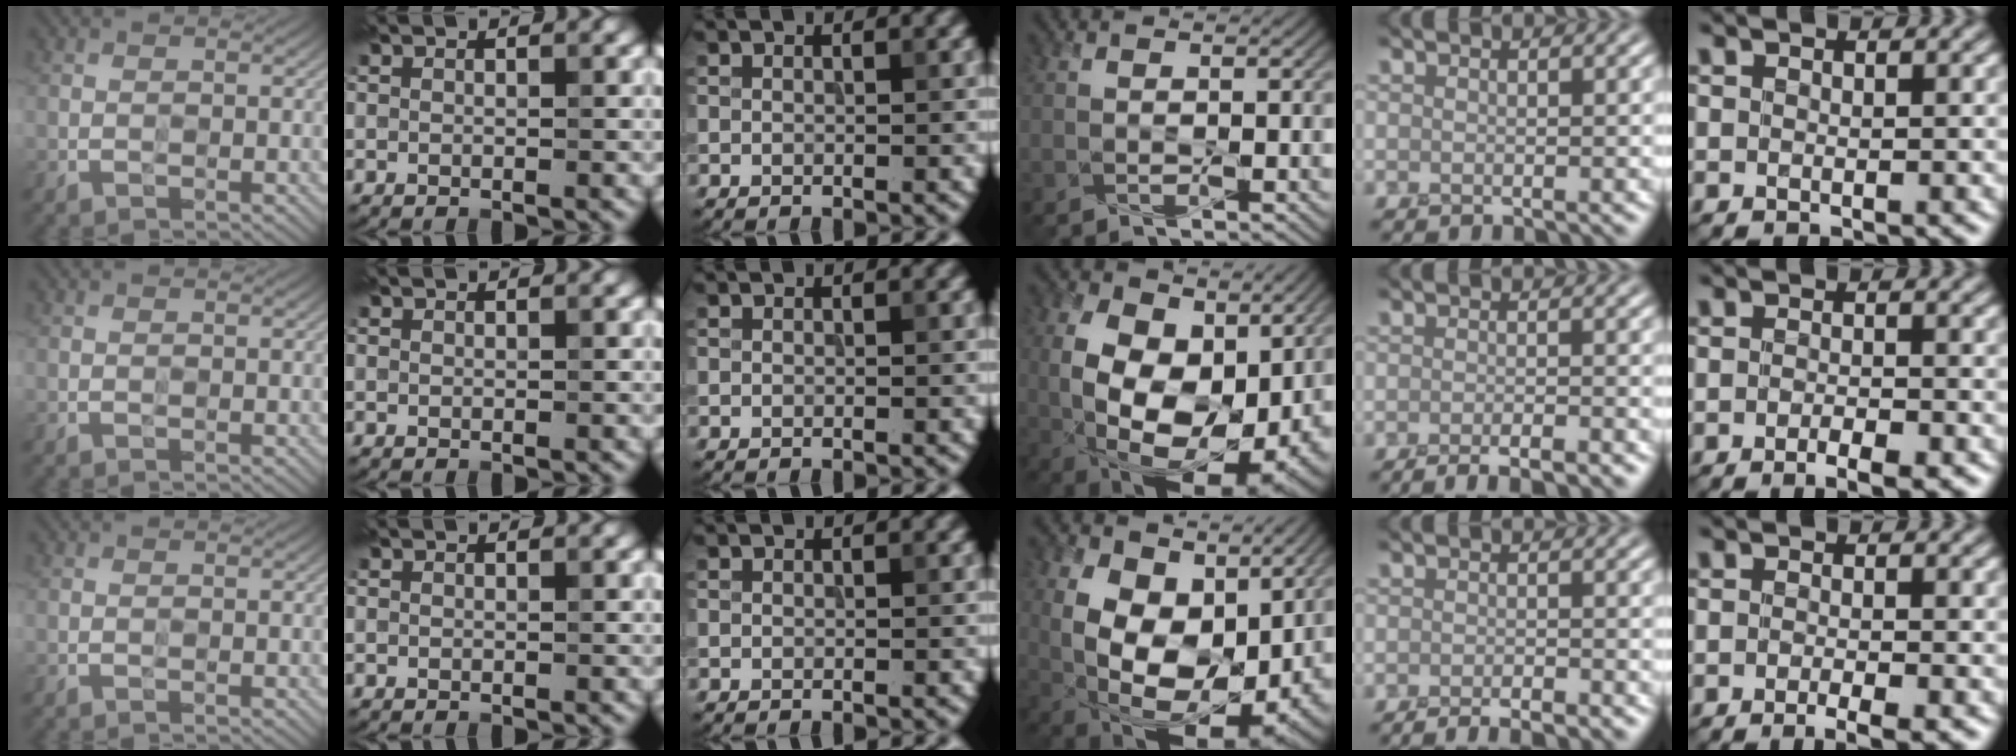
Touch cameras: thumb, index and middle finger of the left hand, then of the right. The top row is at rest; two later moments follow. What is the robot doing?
{"motion": "screw", "object": "toothpaste"}